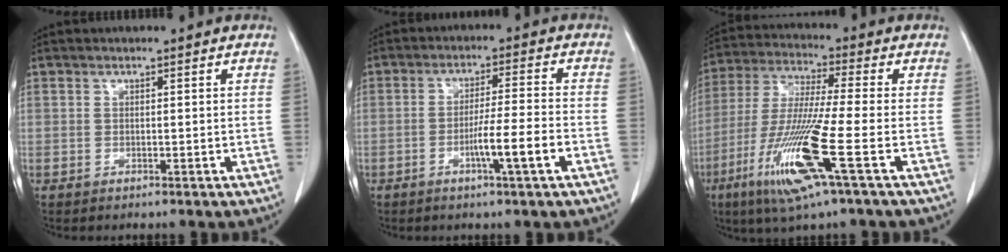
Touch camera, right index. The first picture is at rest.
{"total": 6.9, "force": [-2.7, -0.6, 6.3], "torque": [-0.105, -0.007, -0.047]}
{"total": 14.7, "force": [-5.9, -0.5, 13.5], "torque": [-0.282, -0.028, -0.116]}